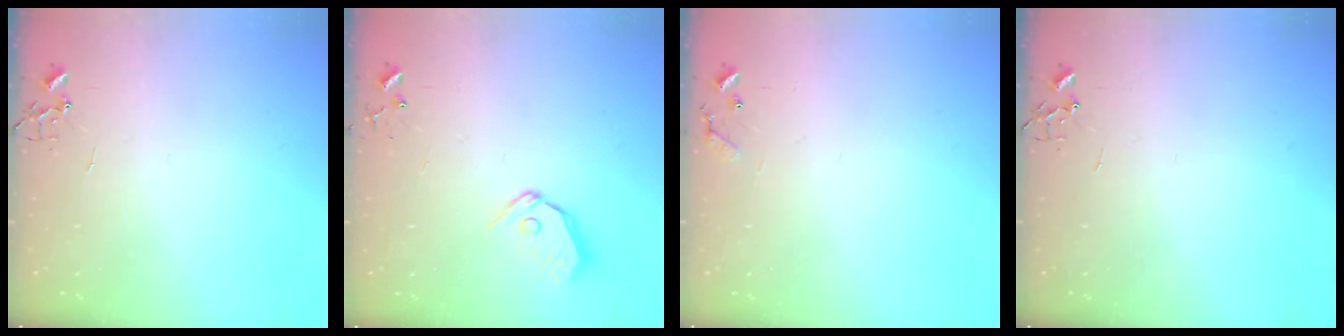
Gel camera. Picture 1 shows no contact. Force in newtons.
{"total": 8.3, "press": 8.2, "slide": 0.7}
{"total": 7.7, "press": 7.7, "slide": 0.5}
{"total": 0.0}